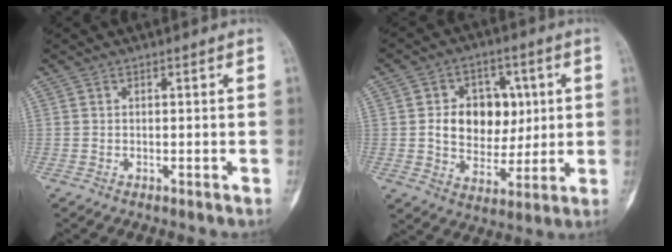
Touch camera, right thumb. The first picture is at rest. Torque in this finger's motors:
{"motor_torque": [1.24, 1.58, 0.36, -0.16, 0.04]}